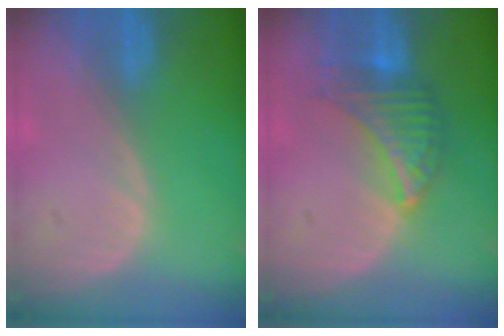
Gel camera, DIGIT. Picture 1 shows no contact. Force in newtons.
{"total": 6.8, "press": 6.7, "slide": 1.5}